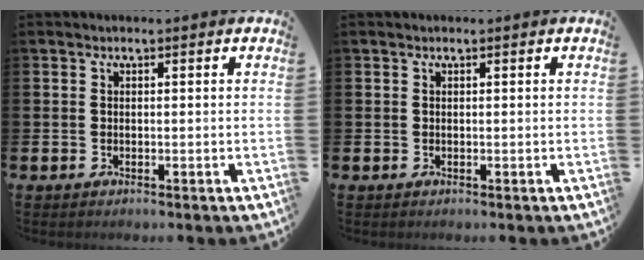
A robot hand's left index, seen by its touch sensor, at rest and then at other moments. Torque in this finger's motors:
{"motor_torque": [-0.05, 0.12, 0.00, 0.00]}